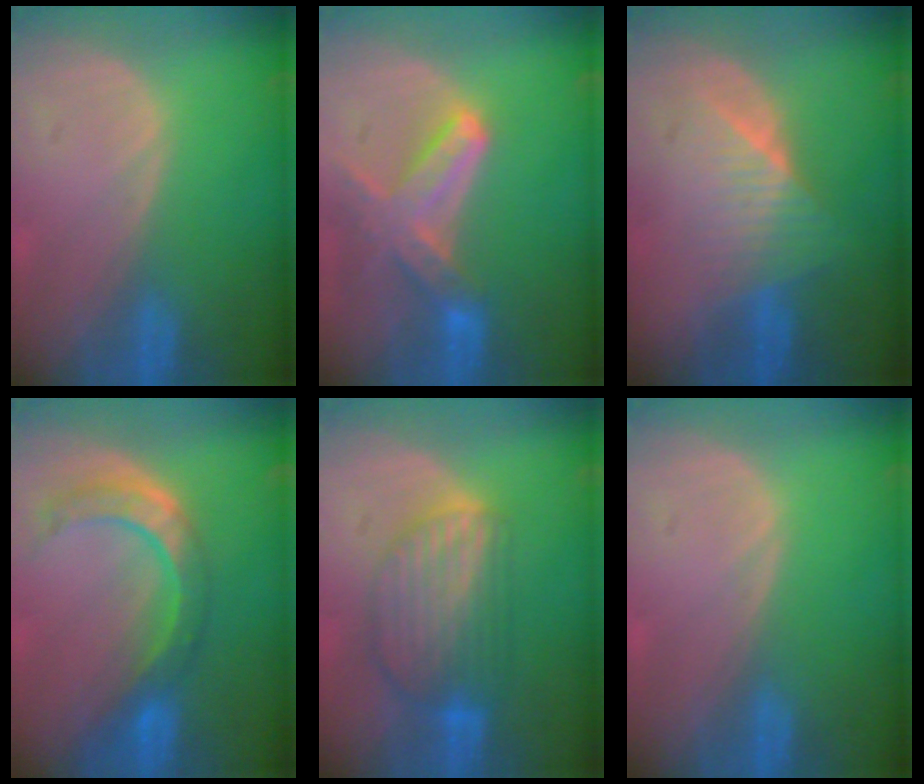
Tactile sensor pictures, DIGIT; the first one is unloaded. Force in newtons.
{"total": 7.6, "press": 6.9, "slide": 3.4}
{"total": 6.3, "press": 5.9, "slide": 2.4}
{"total": 8.4, "press": 7.2, "slide": 4.4}
{"total": 8.1, "press": 7.3, "slide": 3.6}
{"total": 0.0}